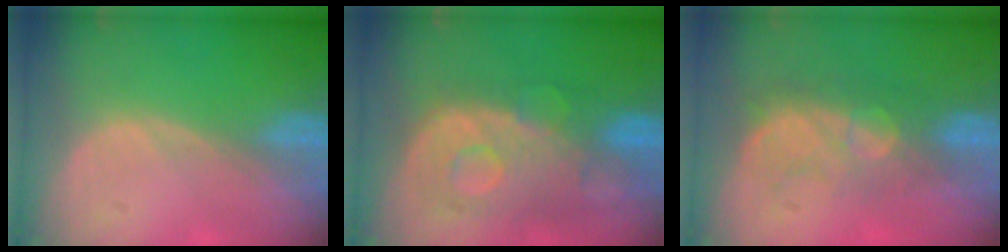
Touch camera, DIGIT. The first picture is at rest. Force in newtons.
{"total": 11.2, "press": 9.7, "slide": 5.6}
{"total": 7.6, "press": 7.2, "slide": 2.3}